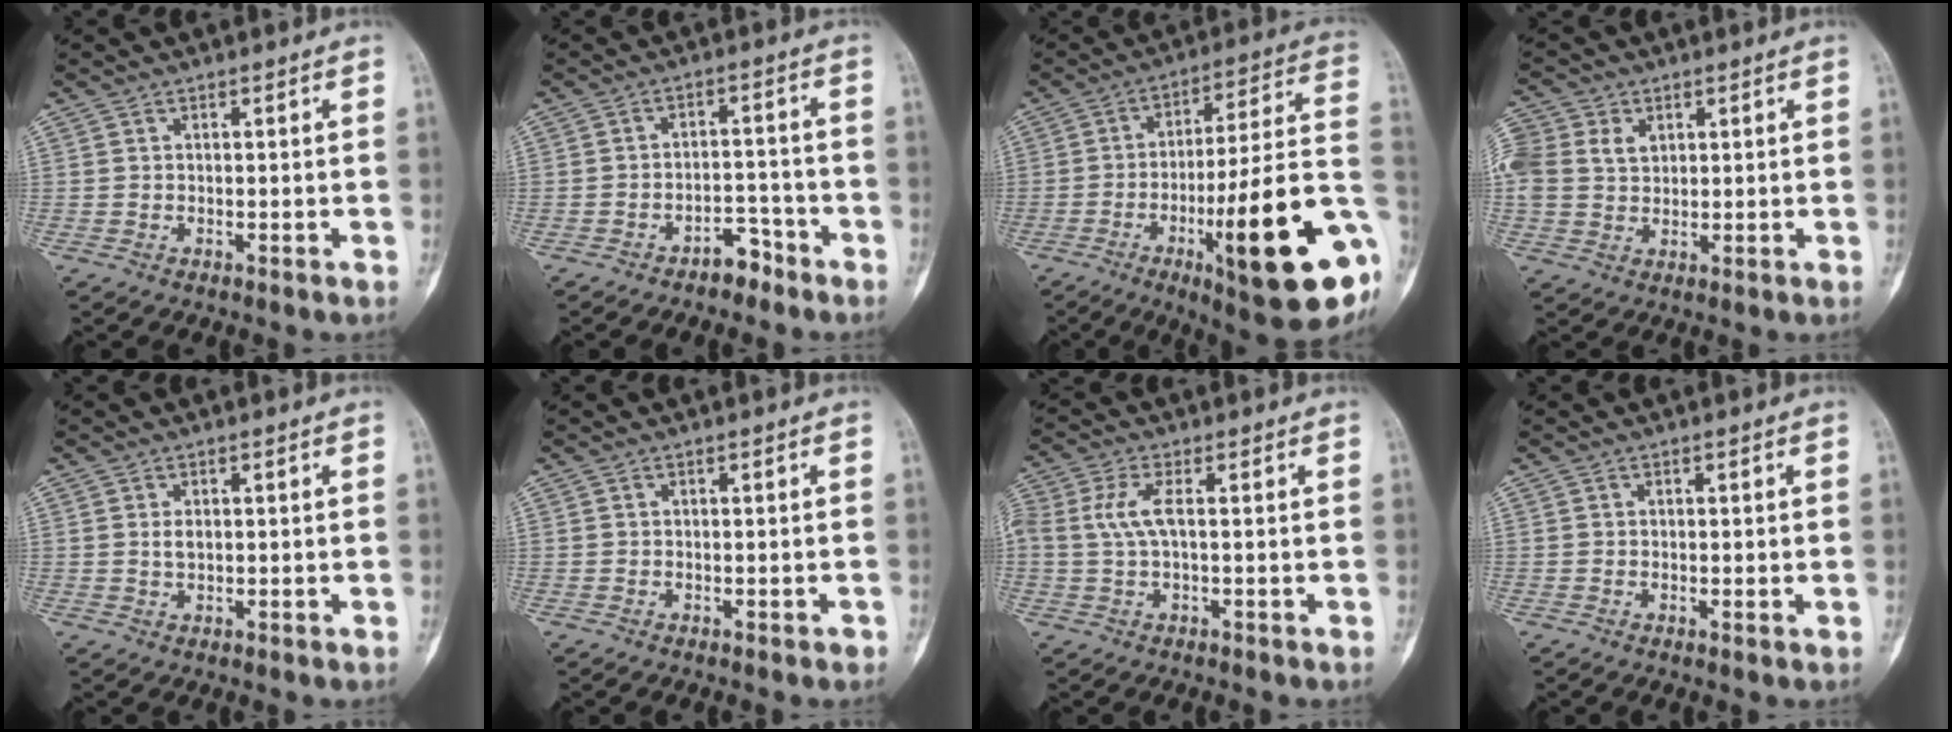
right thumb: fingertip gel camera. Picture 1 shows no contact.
{"total": 4.7, "force": [-3.5, 2.5, 1.9], "torque": [-0.010, 0.038, -0.051]}
{"total": 26.5, "force": [-8.3, 5.4, 24.5], "torque": [-0.312, 0.016, -0.113]}
{"total": 11.6, "force": [3.5, 9.2, 6.2], "torque": [-0.152, 0.014, 0.065]}
{"total": 2.6, "force": [0.5, 1.4, 2.1], "torque": [-0.033, -0.007, 0.011]}
{"total": 0.6, "force": [-0.4, 0.2, 0.3], "torque": [0.000, 0.000, -0.005]}
{"total": 5.5, "force": [0.5, 2.1, 5.0], "torque": [-0.142, 0.014, 0.008]}
{"total": 0.8, "force": [-0.1, 0.2, 0.8], "torque": [-0.007, -0.002, -0.001]}